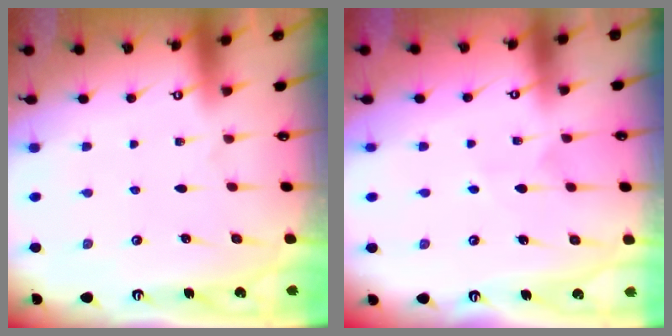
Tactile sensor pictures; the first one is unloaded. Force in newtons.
{"total": 4.9, "press": 4.9, "slide": 0.4}